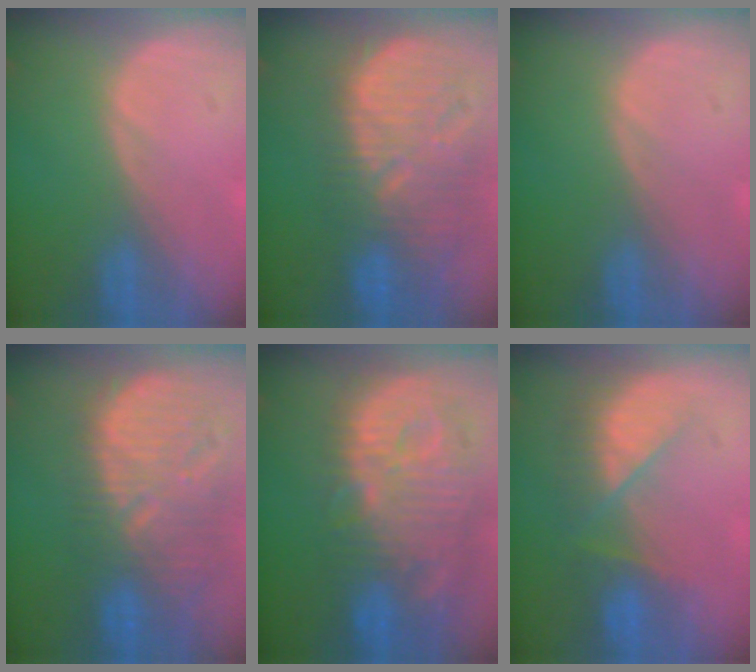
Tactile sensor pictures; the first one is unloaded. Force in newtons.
{"total": 12.8, "press": 11.3, "slide": 6.0}
{"total": 0.0}
{"total": 12.9, "press": 11.3, "slide": 6.3}
{"total": 13.8, "press": 12.0, "slide": 6.7}
{"total": 7.8, "press": 7.1, "slide": 3.1}